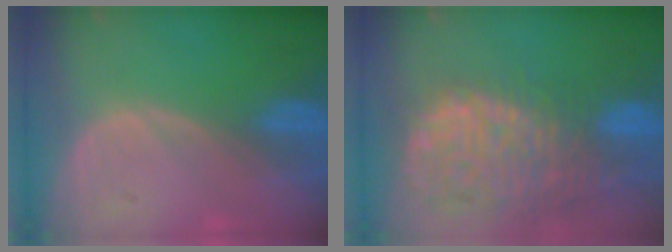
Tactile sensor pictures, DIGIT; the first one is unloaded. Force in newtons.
{"total": 14.4, "press": 11.9, "slide": 8.2}